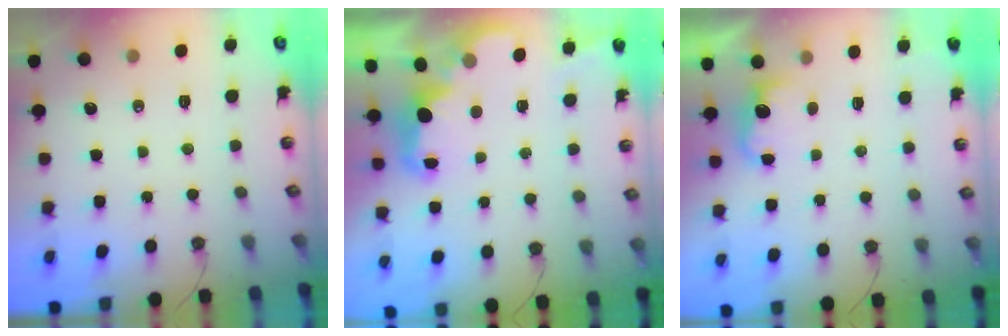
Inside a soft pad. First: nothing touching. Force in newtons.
{"total": 2.8, "press": 2.7, "slide": 0.9}
{"total": 3.5, "press": 3.4, "slide": 0.8}